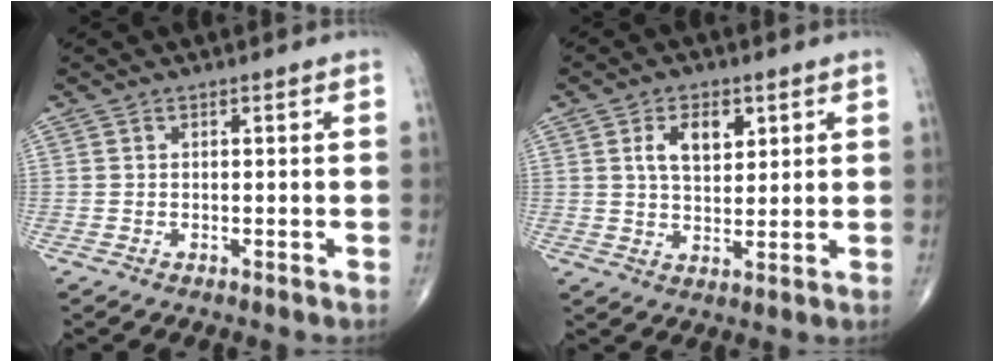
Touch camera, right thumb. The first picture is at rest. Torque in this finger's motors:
{"motor_torque": [0.01, 0.00, 0.31, 0.11, 0.00]}